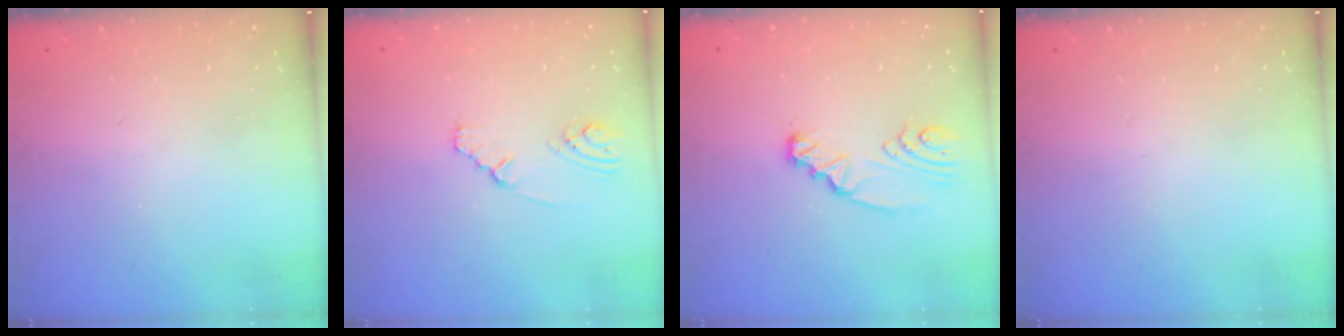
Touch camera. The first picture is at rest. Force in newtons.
{"total": 3.1, "press": 3.1, "slide": 0.5}
{"total": 4.1, "press": 4.1, "slide": 0.4}
{"total": 0.0}